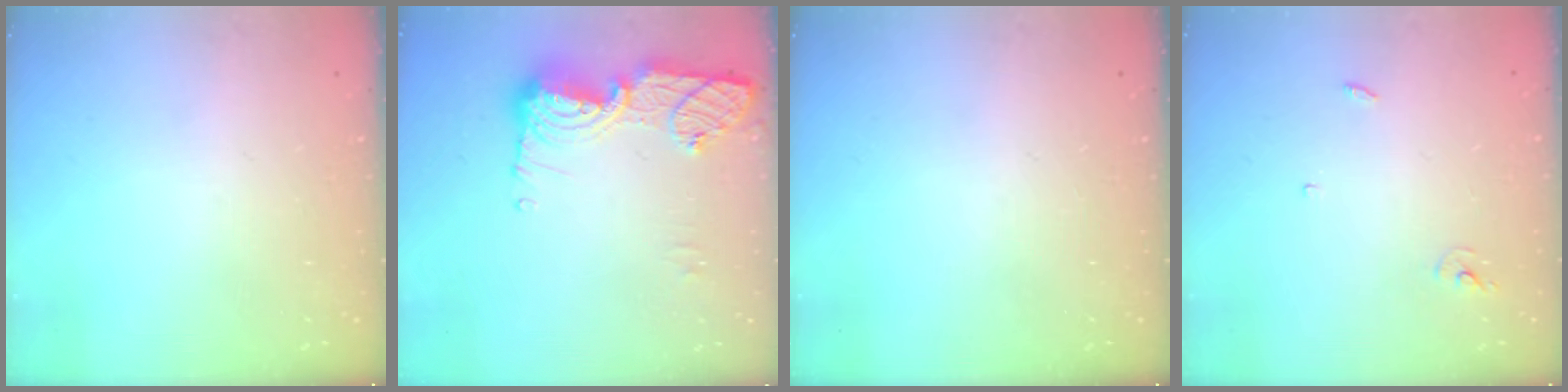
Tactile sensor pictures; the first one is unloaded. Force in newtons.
{"total": 13.4, "press": 13.4, "slide": 1.3}
{"total": 0.0}
{"total": 2.4, "press": 2.4, "slide": 0.1}